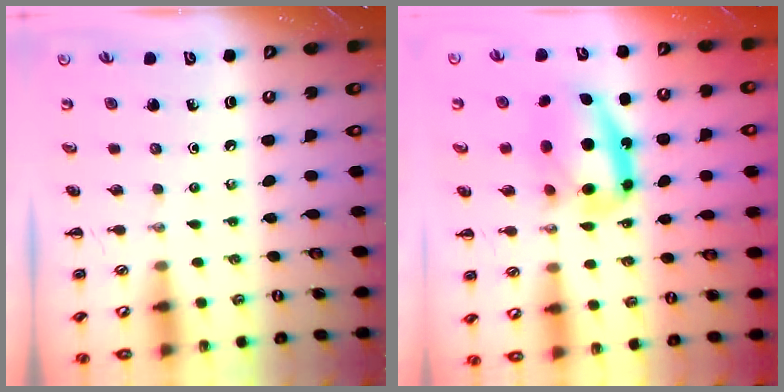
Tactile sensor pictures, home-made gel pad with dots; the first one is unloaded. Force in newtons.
{"total": 12.5, "press": 12.1, "slide": 3.1}